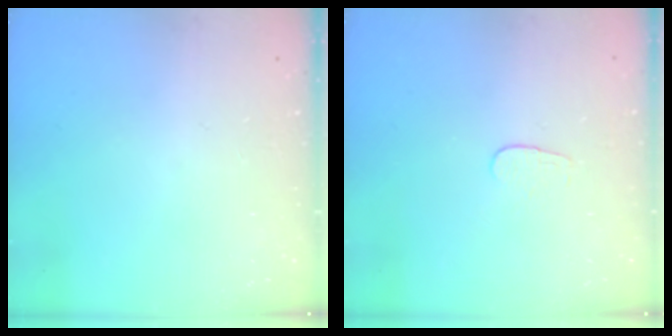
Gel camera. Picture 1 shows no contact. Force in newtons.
{"total": 4.0, "press": 4.0, "slide": 0.3}